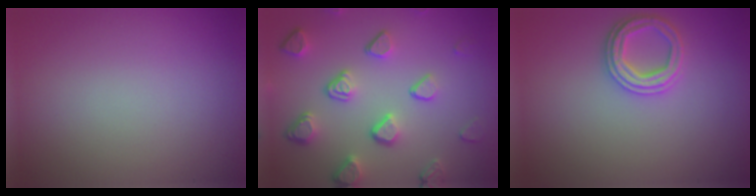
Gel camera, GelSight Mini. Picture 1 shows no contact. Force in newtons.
{"total": 5.1, "press": 3.8, "slide": 3.4}
{"total": 2.8, "press": 2.7, "slide": 0.7}